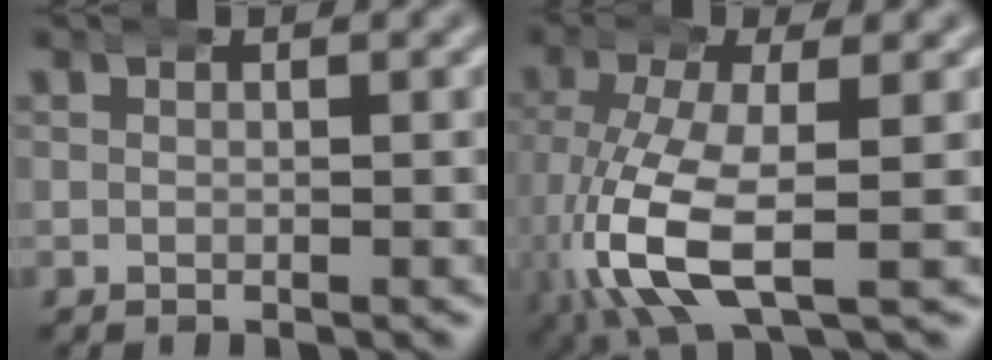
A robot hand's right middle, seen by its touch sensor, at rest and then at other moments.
{"total": 7.8, "force": [-1.4, 3.4, 6.8], "torque": [-0.165, -0.034, 0.004]}